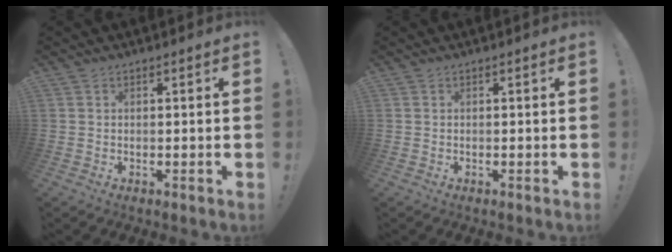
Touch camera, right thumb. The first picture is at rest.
{"total": 0.0}